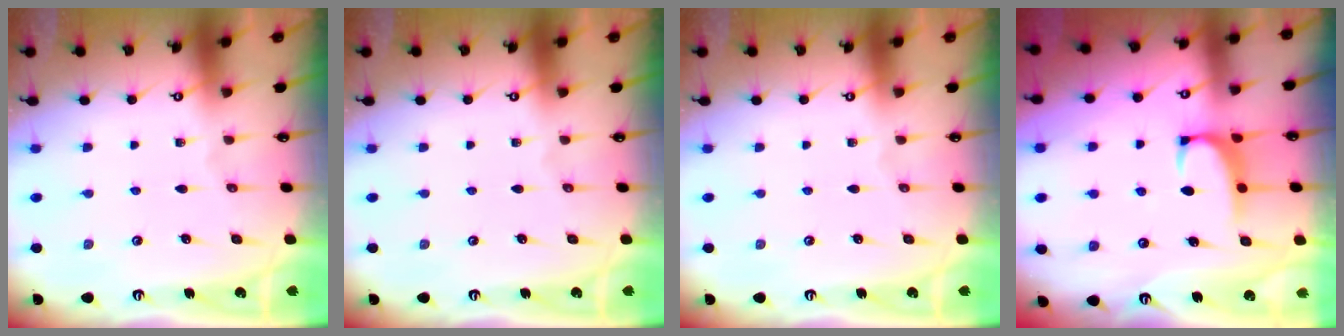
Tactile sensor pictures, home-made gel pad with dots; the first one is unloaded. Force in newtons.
{"total": 0.0}
{"total": 0.0}
{"total": 1.5, "press": 1.2, "slide": 1.0}